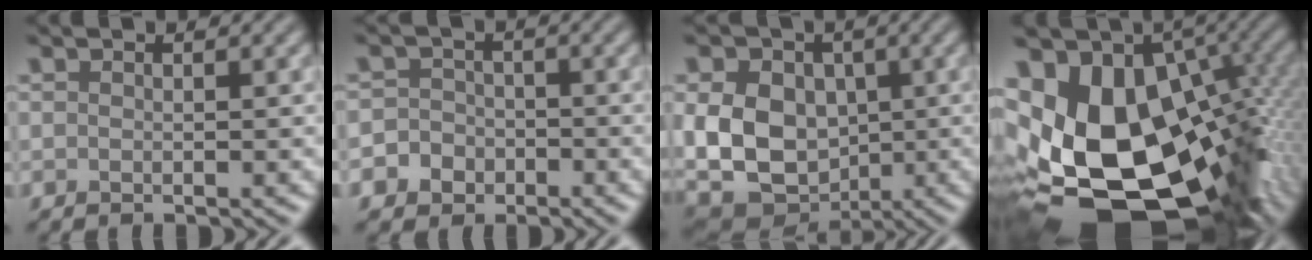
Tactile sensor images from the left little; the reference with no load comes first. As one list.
[{"total": 4.2, "force": [-2.0, 3.7, 0.6], "torque": [0.018, -0.006, -0.053]}, {"total": 11.6, "force": [-0.2, 8.8, 7.5], "torque": [-0.134, -0.007, -0.008]}, {"total": 19.4, "force": [-3.1, 12.3, 14.7], "torque": [-0.259, -0.031, -0.029]}]